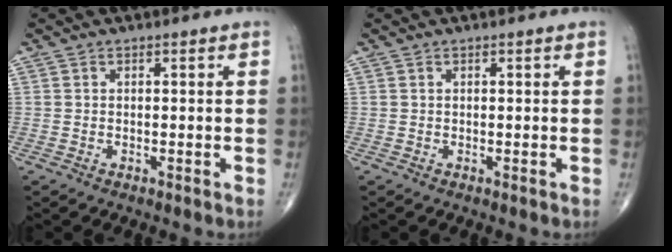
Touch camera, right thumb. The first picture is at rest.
{"total": 0.0}